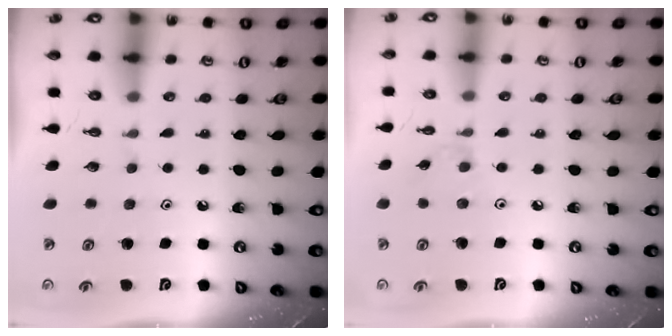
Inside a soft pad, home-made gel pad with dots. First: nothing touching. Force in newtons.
{"total": 3.0, "press": 3.0, "slide": 0.5}